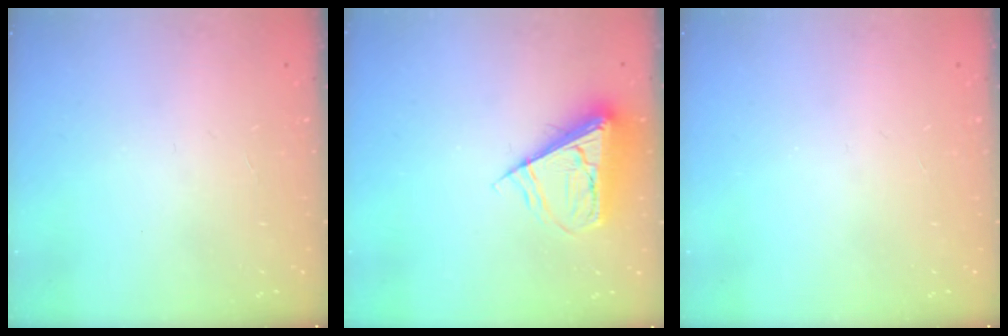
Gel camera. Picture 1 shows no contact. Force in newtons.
{"total": 11.2, "press": 11.2, "slide": 0.9}
{"total": 0.0}